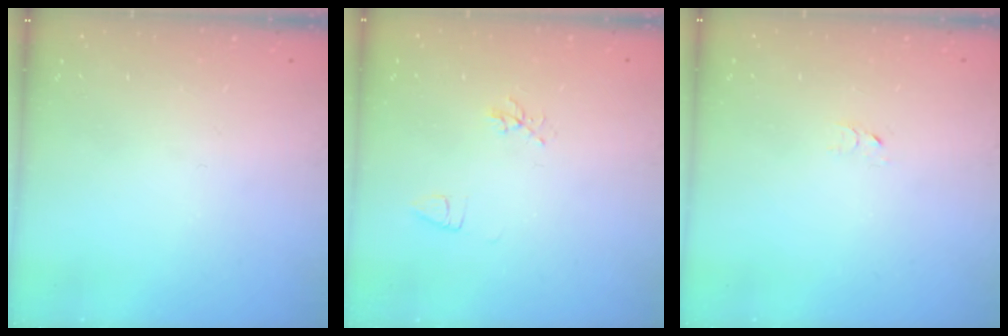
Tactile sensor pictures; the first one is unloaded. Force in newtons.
{"total": 5.2, "press": 4.9, "slide": 1.8}
{"total": 2.7, "press": 2.7, "slide": 0.2}